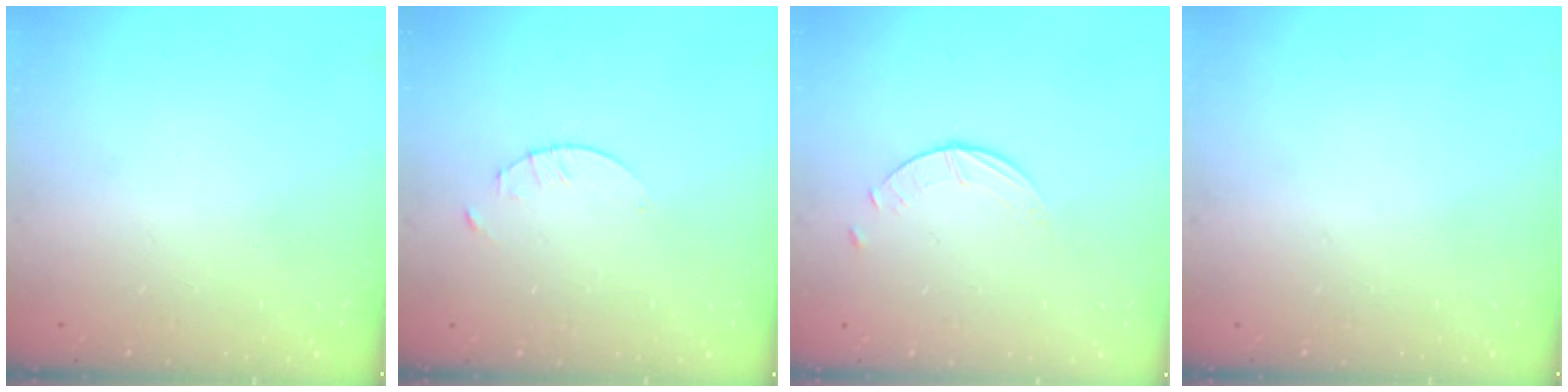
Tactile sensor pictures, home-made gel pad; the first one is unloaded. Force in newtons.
{"total": 1.7, "press": 1.6, "slide": 0.2}
{"total": 0.9, "press": 0.9, "slide": 0.1}
{"total": 0.0}